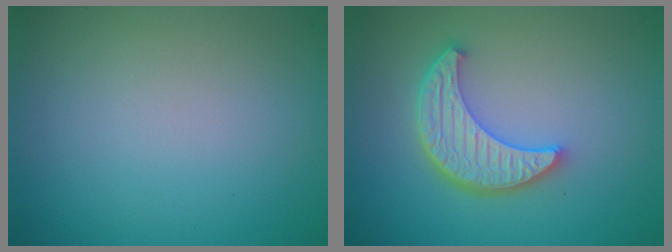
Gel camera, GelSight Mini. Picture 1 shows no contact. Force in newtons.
{"total": 5.5, "press": 4.2, "slide": 3.5}